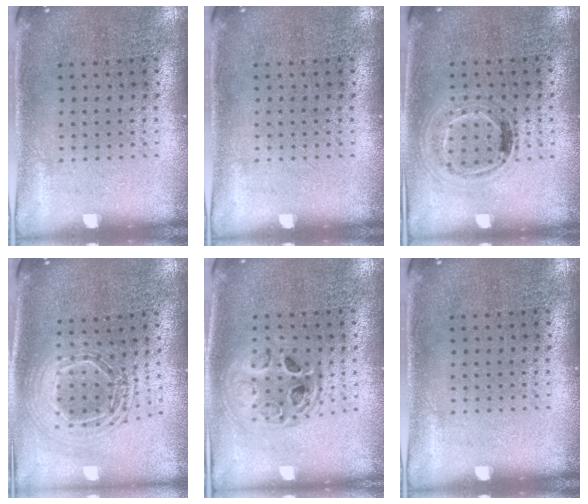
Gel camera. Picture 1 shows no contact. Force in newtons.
{"total": 0.0}
{"total": 1.0, "press": 0.9, "slide": 0.3}
{"total": 1.9, "press": 1.5, "slide": 1.2}
{"total": 1.4, "press": 1.2, "slide": 0.6}
{"total": 0.0}